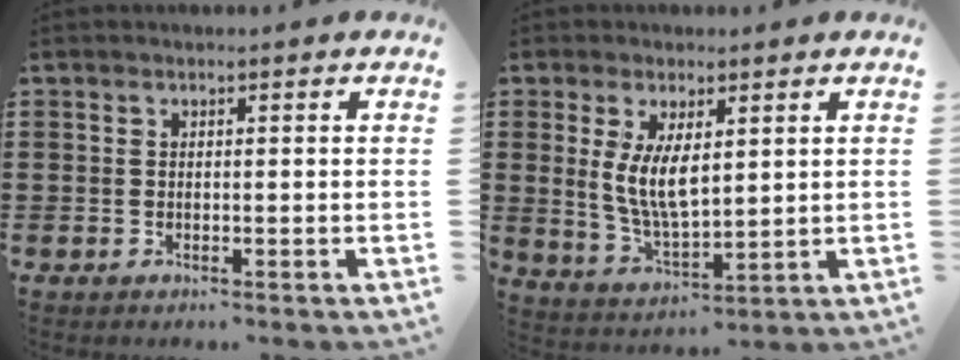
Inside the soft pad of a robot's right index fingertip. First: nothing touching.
{"total": 6.9, "force": [1.4, 3.1, 6.0], "torque": [-0.126, 0.003, 0.025]}